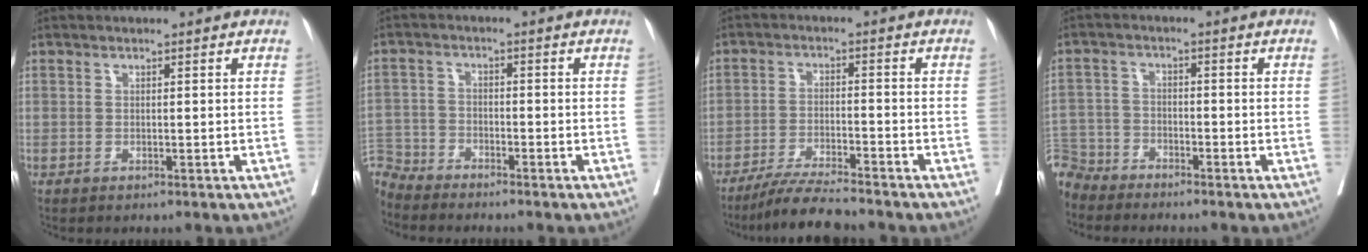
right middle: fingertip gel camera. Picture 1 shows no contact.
{"total": 5.2, "force": [-5.1, 0.7, -0.9], "torque": [0.021, -0.003, -0.101]}
{"total": 7.4, "force": [-6.7, -0.3, 3.2], "torque": [-0.052, -0.022, -0.119]}
{"total": 6.0, "force": [-5.7, 1.8, -0.8], "torque": [0.020, -0.001, -0.117]}